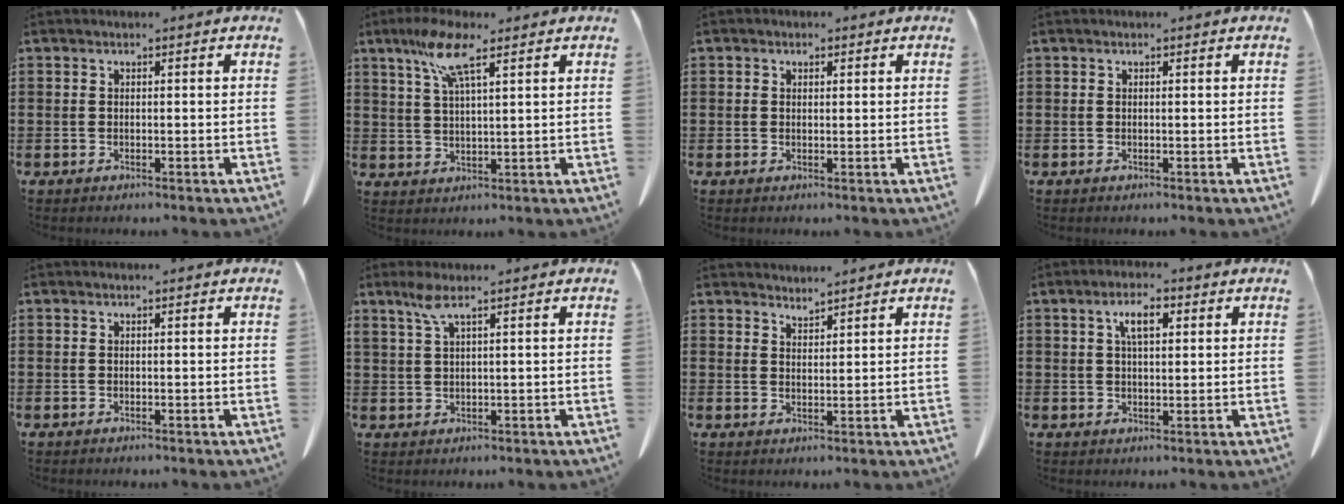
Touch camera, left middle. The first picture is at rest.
{"total": 7.9, "force": [4.7, 1.4, 6.2], "torque": [-0.133, 0.007, 0.082]}
{"total": 0.9, "force": [0.5, 0.7, 0.3], "torque": [0.000, 0.002, 0.006]}
{"total": 0.0}
{"total": 0.0}
{"total": 2.9, "force": [1.7, 0.4, 2.4], "torque": [-0.053, 0.002, 0.030]}
{"total": 2.2, "force": [2.2, -0.2, -0.3], "torque": [0.000, -0.004, 0.043]}
{"total": 4.3, "force": [1.6, 1.6, 3.7], "torque": [-0.071, 0.008, 0.024]}